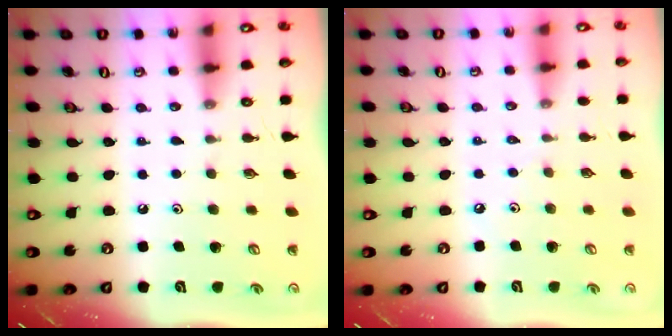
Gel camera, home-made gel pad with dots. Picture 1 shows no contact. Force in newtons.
{"total": 1.9, "press": 1.9, "slide": 0.5}